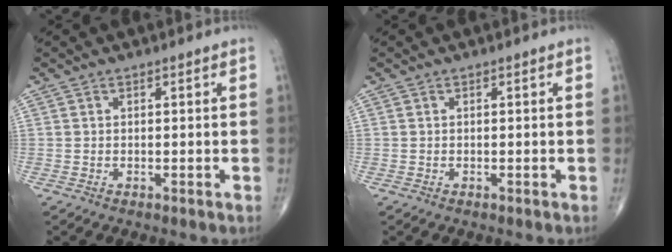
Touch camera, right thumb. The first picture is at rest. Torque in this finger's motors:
{"motor_torque": [-0.21, -0.48, -0.07, 0.00, 0.00]}